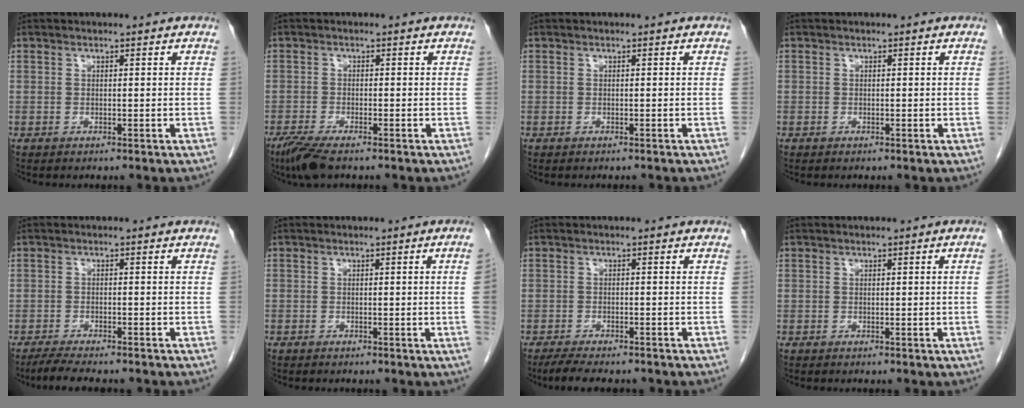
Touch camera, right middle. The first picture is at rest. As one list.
[{"total": 4.7, "force": [-3.5, 0.7, 3.1], "torque": [-0.064, -0.014, -0.062]}, {"total": 1.5, "force": [-1.3, 0.2, 0.5], "torque": [-0.010, -0.002, -0.016]}, {"total": 0.0}, {"total": 5.3, "force": [-4.5, 0.9, 2.6], "torque": [-0.045, -0.012, -0.073]}, {"total": 2.2, "force": [-0.4, -0.8, 2.0], "torque": [-0.023, -0.001, -0.006]}, {"total": 6.2, "force": [-5.2, 1.7, 3.0], "torque": [-0.047, -0.011, -0.078]}, {"total": 1.2, "force": [-0.1, -0.5, 1.1], "torque": [-0.009, -0.001, -0.001]}]